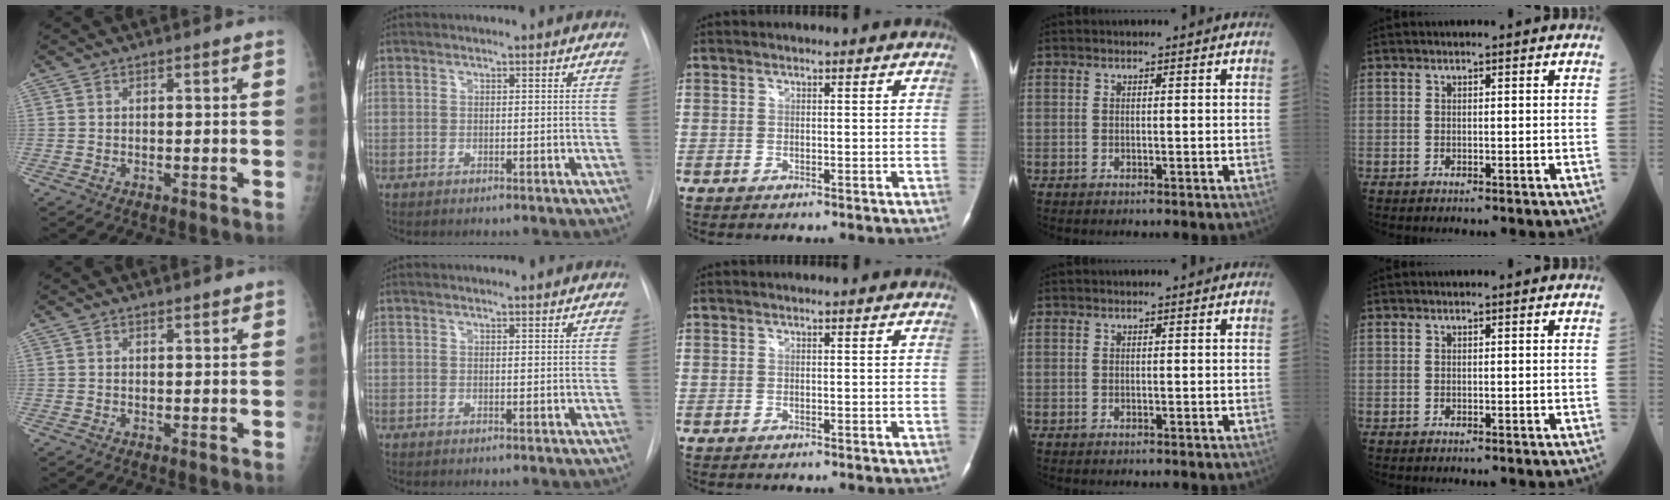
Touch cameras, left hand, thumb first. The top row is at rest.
{"thumb": {"total": 1.2, "force": [1.0, 0.3, 0.4], "torque": [-0.004, -0.005, 0.015]}, "index": {"total": 1.6, "force": [1.5, -0.1, 0.2], "torque": [-0.009, 0.005, 0.022]}}